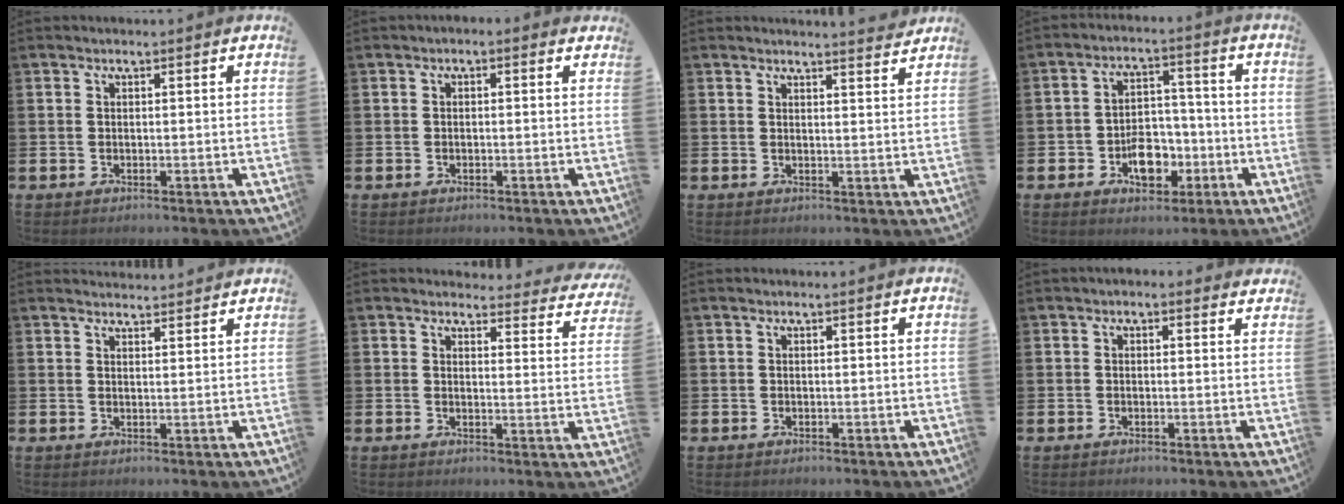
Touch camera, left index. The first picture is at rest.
{"total": 0.6, "force": [-0.5, 0.4, 0.2], "torque": [-0.004, 0.002, -0.011]}
{"total": 3.1, "force": [3.1, -0.3, -0.1], "torque": [0.012, -0.028, 0.052]}
{"total": 6.3, "force": [-2.5, 4.3, 3.8], "torque": [-0.056, 0.013, -0.046]}
{"total": 2.5, "force": [2.5, 0.3, -0.1], "torque": [0.004, -0.016, 0.044]}
{"total": 3.3, "force": [3.1, 1.0, 0.1], "torque": [-0.007, -0.024, 0.052]}
{"total": 0.0}
{"total": 0.6, "force": [0.2, 0.5, 0.2], "torque": [0.004, 0.004, -0.001]}